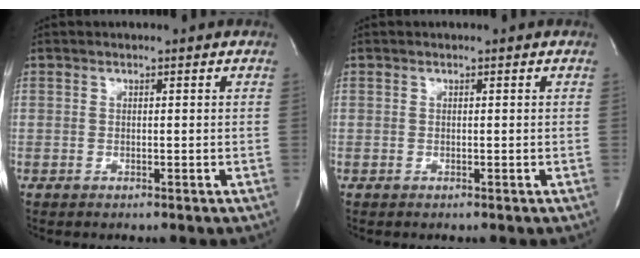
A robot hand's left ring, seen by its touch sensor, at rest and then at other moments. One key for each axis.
{"total": 0.0}